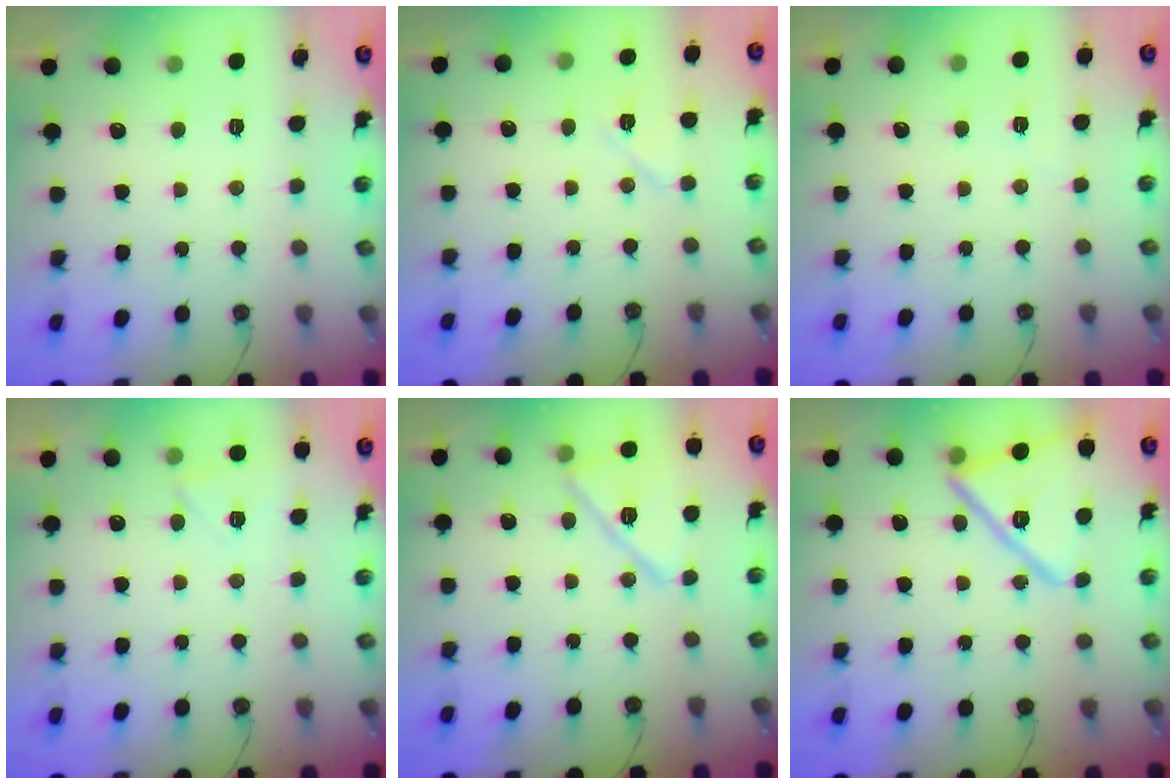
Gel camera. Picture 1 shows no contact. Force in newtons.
{"total": 8.3, "press": 4.5, "slide": 6.9}
{"total": 2.9, "press": 1.9, "slide": 2.2}
{"total": 4.9, "press": 4.9, "slide": 0.3}
{"total": 14.1, "press": 14.0, "slide": 1.6}
{"total": 16.5, "press": 16.4, "slide": 1.0}